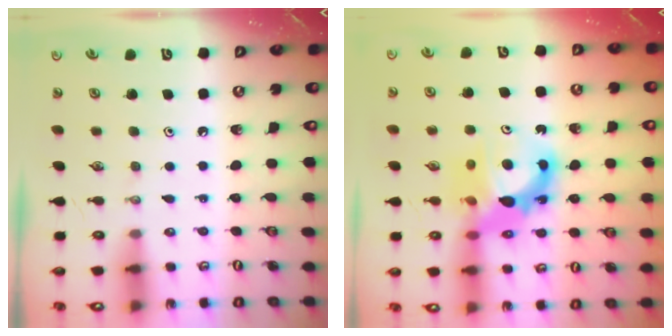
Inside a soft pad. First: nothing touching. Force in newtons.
{"total": 12.7, "press": 12.7, "slide": 0.9}